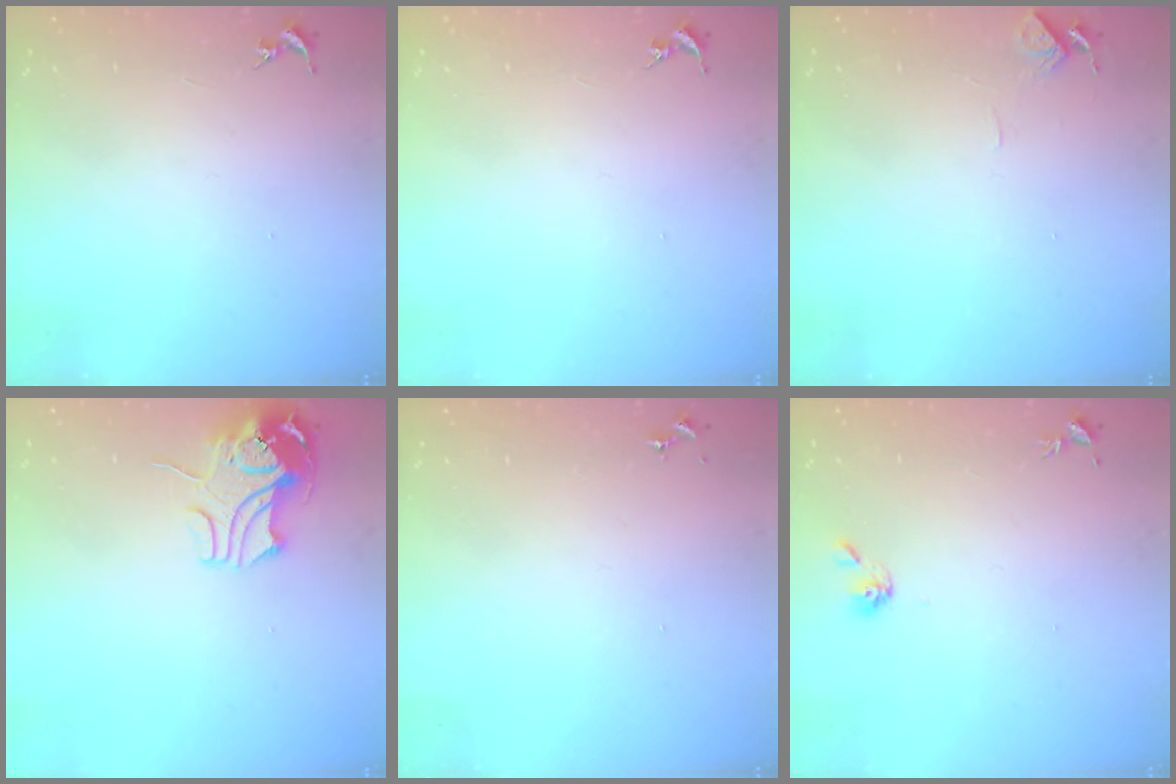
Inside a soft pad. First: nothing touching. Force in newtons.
{"total": 0.0}
{"total": 4.6, "press": 4.5, "slide": 0.4}
{"total": 10.6, "press": 10.6, "slide": 0.8}
{"total": 0.0}
{"total": 4.7, "press": 4.5, "slide": 1.3}